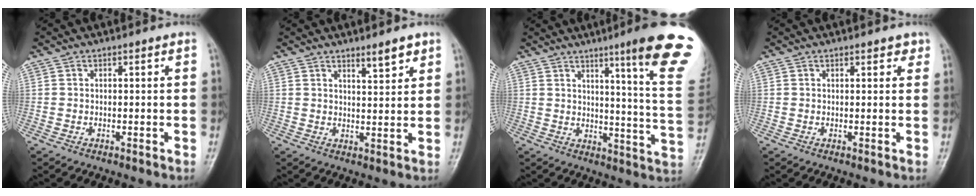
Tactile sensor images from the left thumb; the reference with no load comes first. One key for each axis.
{"total": 4.1, "fx": 3.0, "fy": 0.9, "fz": 2.6, "tx": -0.032, "ty": -0.025, "tz": 0.047}
{"total": 18.7, "fx": 11.3, "fy": 0.4, "fz": 14.9, "tx": -0.170, "ty": -0.069, "tz": 0.139}
{"total": 1.9, "fx": 1.4, "fy": 0.9, "fz": 1.0, "tx": -0.002, "ty": -0.005, "tz": 0.012}